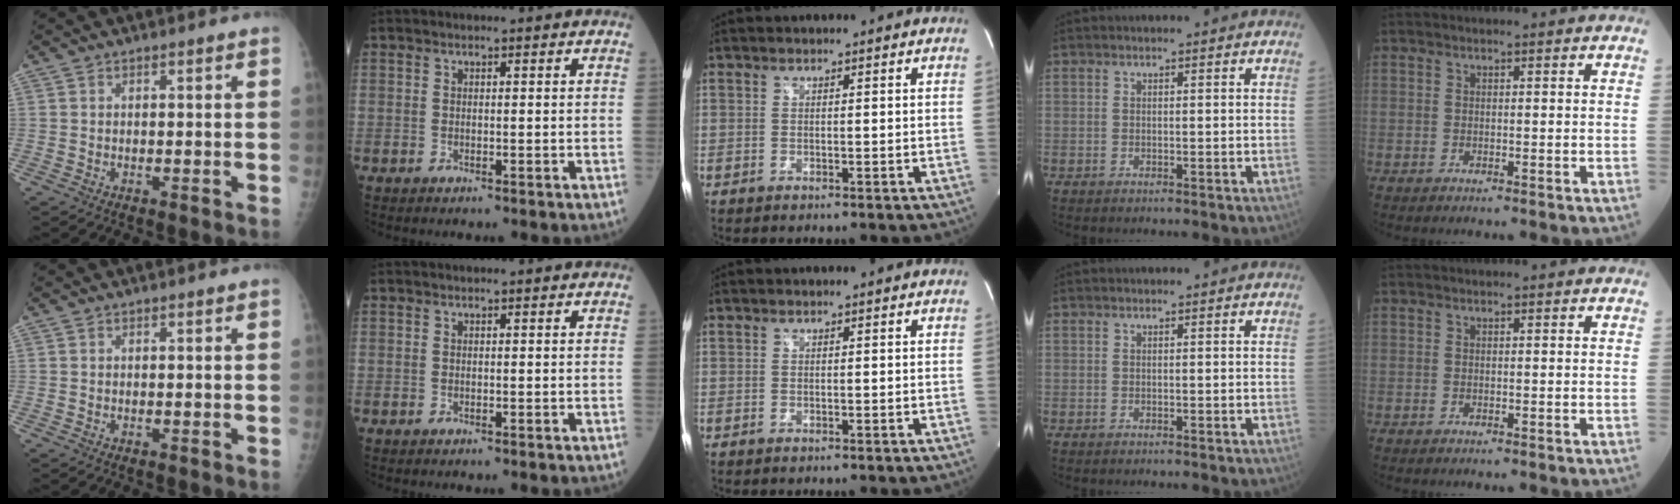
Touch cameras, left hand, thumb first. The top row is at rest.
{}